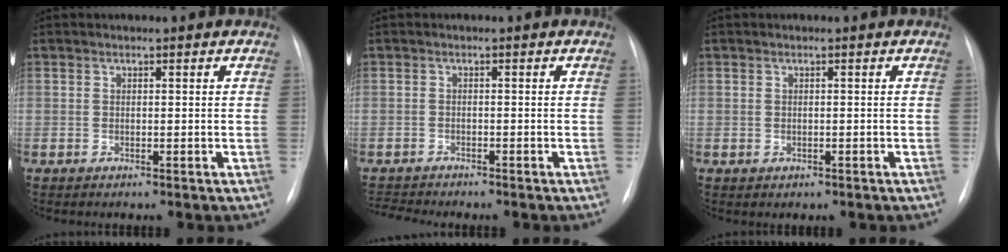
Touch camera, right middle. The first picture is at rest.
{"total": 2.8, "force": [-2.7, -0.4, 0.1], "torque": [-0.001, -0.013, -0.045]}
{"total": 0.7, "force": [-0.2, 0.6, 0.3], "torque": [-0.007, 0.000, 0.001]}